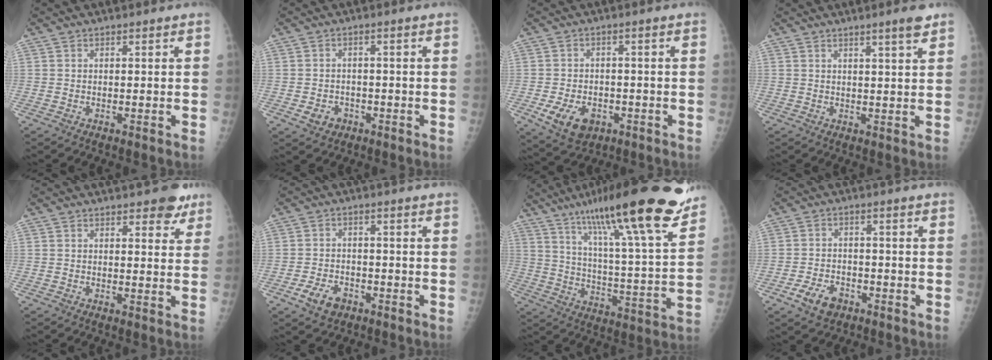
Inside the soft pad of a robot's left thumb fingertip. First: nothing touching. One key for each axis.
{"total": 3.4, "fx": -1.4, "fy": 2.8, "fz": 1.2, "tx": -0.008, "ty": 0.011, "tz": -0.016}
{"total": 8.2, "fx": -3.3, "fy": 5.6, "fz": 5.0, "tx": -0.080, "ty": 0.012, "tz": -0.042}
{"total": 3.8, "fx": 2.7, "fy": -0.1, "fz": 2.7, "tx": -0.039, "ty": -0.019, "tz": 0.040}
{"total": 4.3, "fx": 2.9, "fy": 2.0, "fz": 2.4, "tx": -0.003, "ty": -0.013, "tz": 0.033}
{"total": 5.1, "fx": -2.8, "fy": 3.2, "fz": 2.8, "tx": -0.045, "ty": 0.017, "tz": -0.046}
{"total": 26.0, "fx": 18.2, "fy": 3.2, "fz": 18.2, "tx": -0.271, "ty": -0.058, "tz": 0.282}
{"total": 5.7, "fx": -3.2, "fy": 3.6, "fz": 3.0, "tx": -0.047, "ty": 0.019, "tz": -0.053}